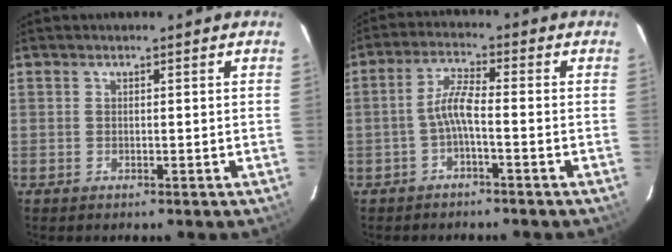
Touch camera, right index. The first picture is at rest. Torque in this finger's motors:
{"motor_torque": [0.65, -0.50, 0.48, 0.11]}